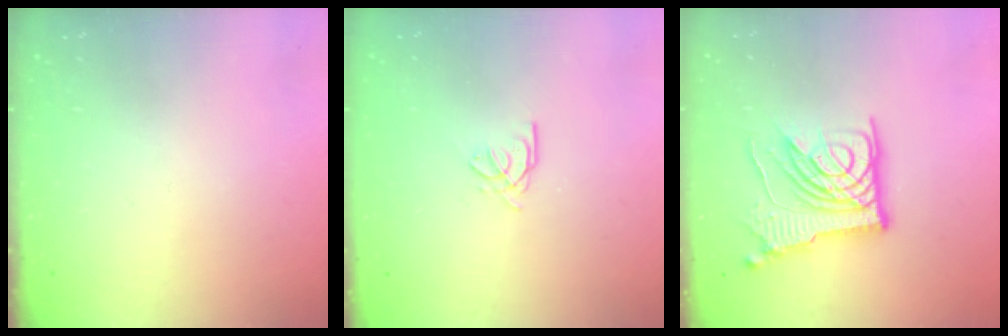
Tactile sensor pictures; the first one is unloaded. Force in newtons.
{"total": 2.4, "press": 2.4, "slide": 0.1}
{"total": 14.6, "press": 14.5, "slide": 1.5}